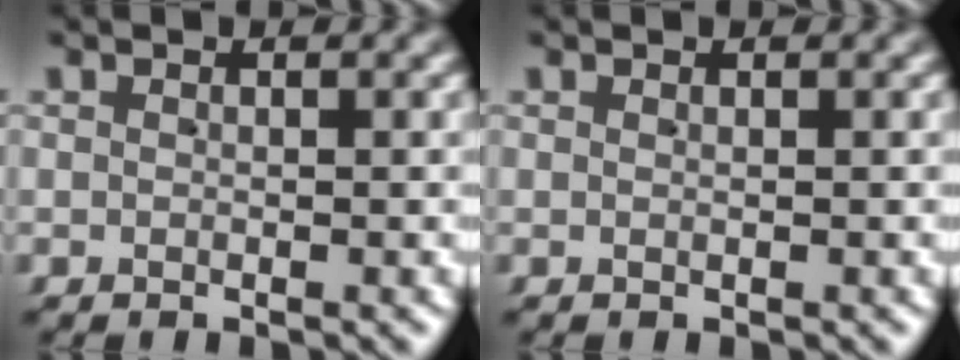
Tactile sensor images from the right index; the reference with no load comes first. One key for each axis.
{"total": 0.0}